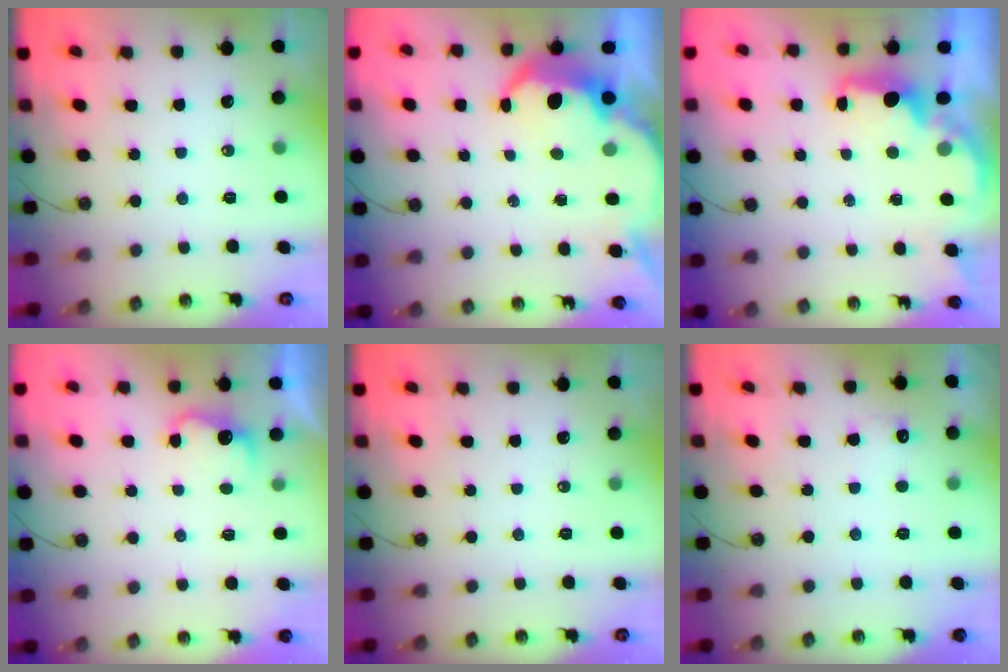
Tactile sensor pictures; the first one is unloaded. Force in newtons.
{"total": 7.8, "press": 7.7, "slide": 0.4}
{"total": 2.2, "press": 2.1, "slide": 0.7}
{"total": 4.9, "press": 4.7, "slide": 1.1}
{"total": 0.0}
{"total": 6.6, "press": 6.5, "slide": 1.4}